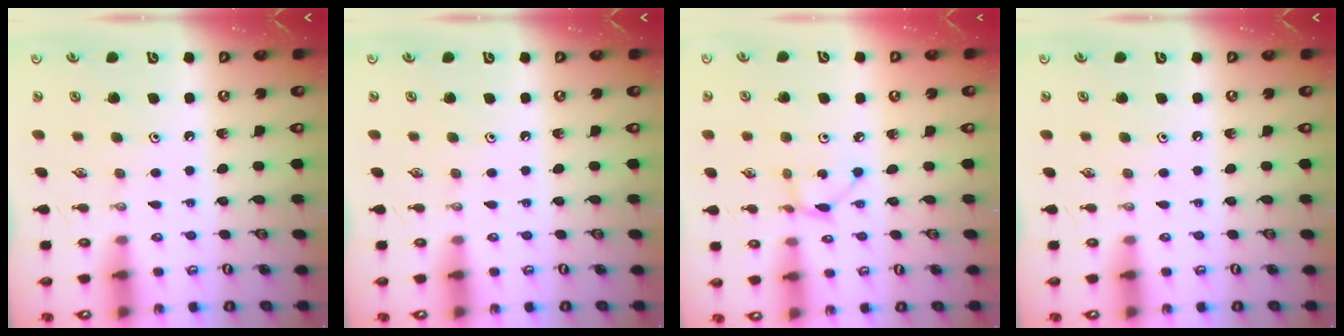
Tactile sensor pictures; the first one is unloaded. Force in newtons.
{"total": 0.0}
{"total": 3.6, "press": 3.5, "slide": 0.3}
{"total": 0.0}